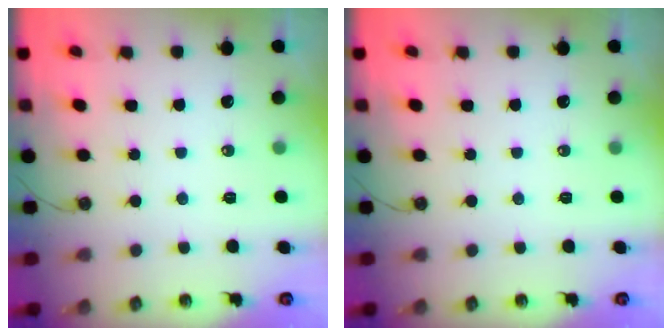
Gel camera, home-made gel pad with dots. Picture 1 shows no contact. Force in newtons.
{"total": 0.0}